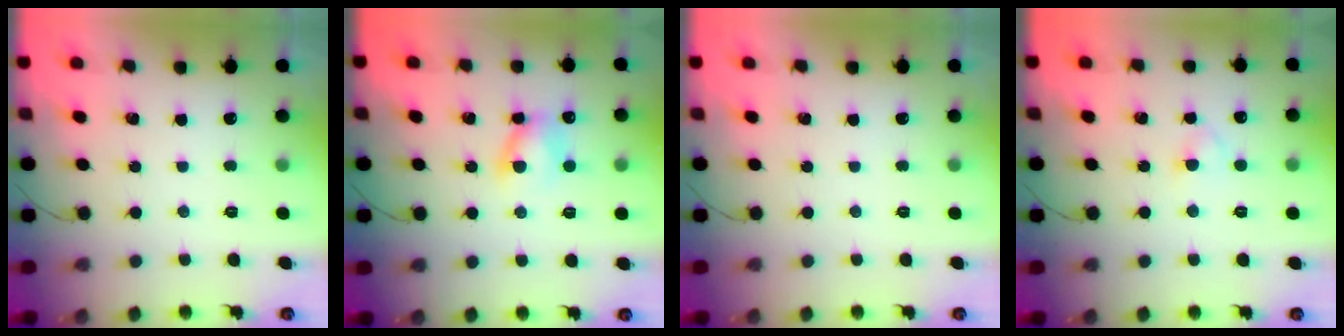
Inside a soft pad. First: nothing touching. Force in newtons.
{"total": 7.1, "press": 7.1, "slide": 1.1}
{"total": 0.0}
{"total": 2.5, "press": 2.3, "slide": 1.0}